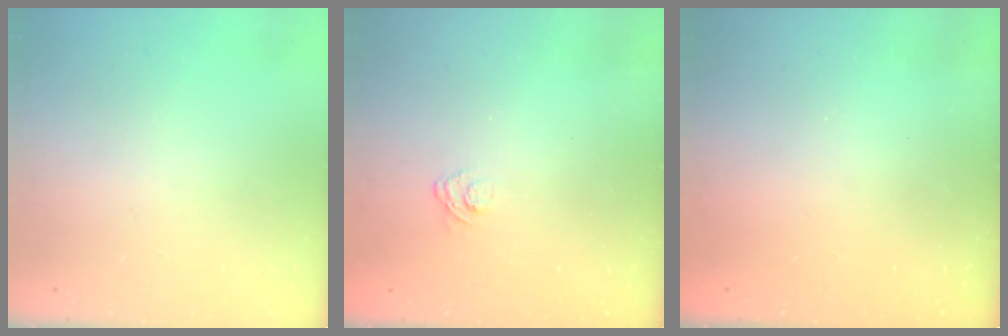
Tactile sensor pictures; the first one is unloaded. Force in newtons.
{"total": 3.0, "press": 2.6, "slide": 1.4}
{"total": 2.5, "press": 2.4, "slide": 0.8}